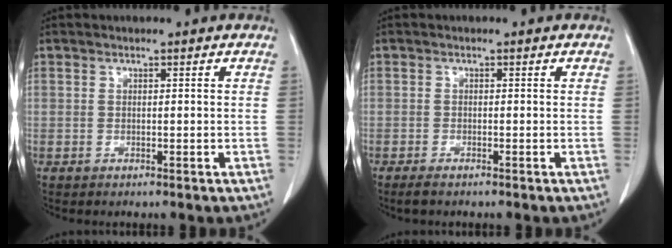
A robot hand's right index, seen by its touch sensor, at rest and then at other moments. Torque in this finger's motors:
{"motor_torque": [0.18, -0.13, 0.02, 0.02]}